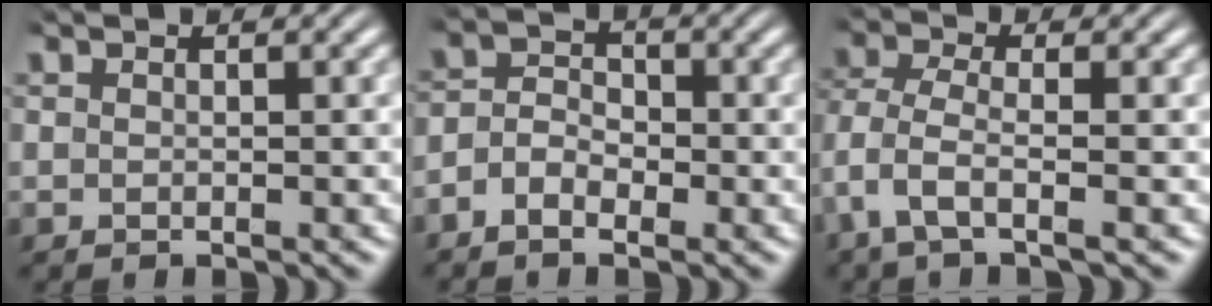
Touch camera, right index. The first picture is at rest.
{"total": 4.0, "force": [-1.5, 3.1, 1.9], "torque": [-0.032, -0.001, -0.037]}
{"total": 2.6, "force": [-0.5, 1.4, 2.2], "torque": [-0.081, -0.024, 0.000]}